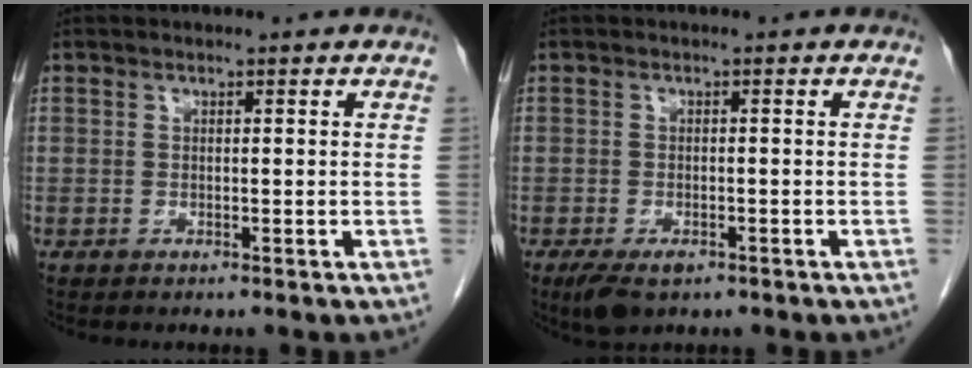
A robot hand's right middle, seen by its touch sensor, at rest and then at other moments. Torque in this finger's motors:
{"motor_torque": [0.44, -0.23, 0.03, 0.01]}